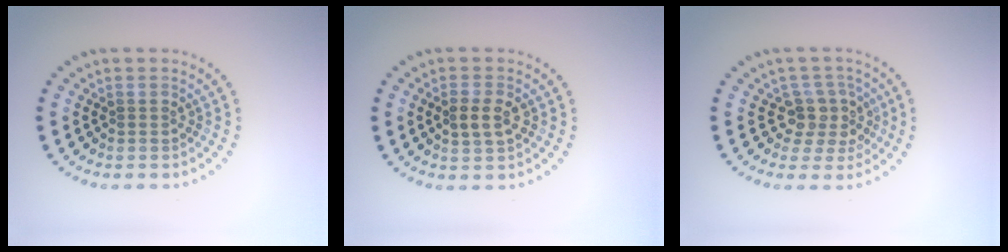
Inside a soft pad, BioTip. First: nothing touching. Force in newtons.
{"total": 2.4, "press": 2.4, "slide": 0.3}
{"total": 3.3, "press": 2.6, "slide": 2.1}